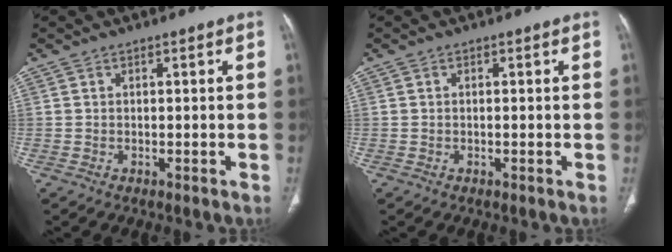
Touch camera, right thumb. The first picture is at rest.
{"total": 0.0}